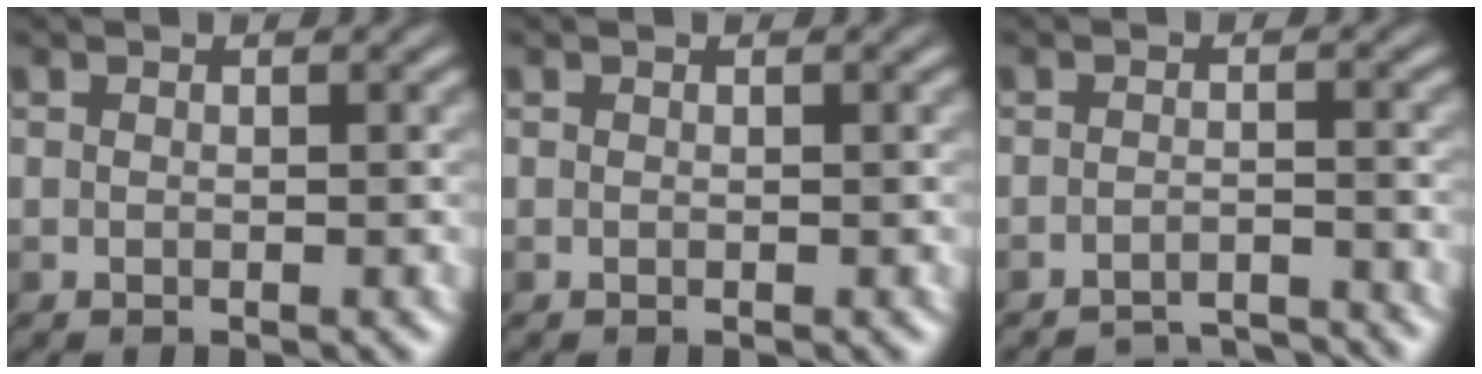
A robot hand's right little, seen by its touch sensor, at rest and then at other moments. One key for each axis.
{"total": 0.0}
{"total": 3.1, "fx": -3.1, "fy": -0.3, "fz": -0.1, "tx": 0.009, "ty": -0.001, "tz": -0.058}